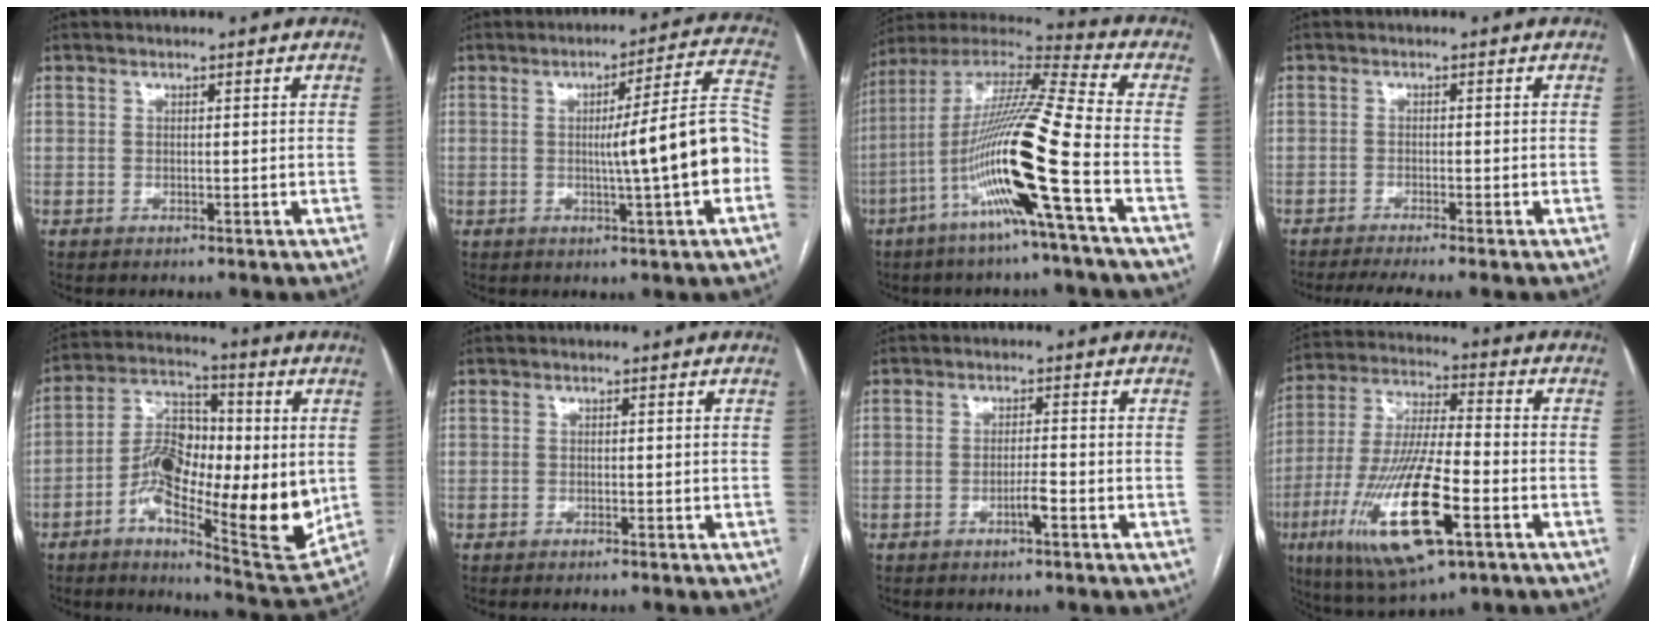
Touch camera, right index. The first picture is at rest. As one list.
[{"total": 13.2, "force": [-2.1, -0.6, 13.0], "torque": [-0.179, 0.016, -0.032]}, {"total": 18.4, "force": [-6.7, -1.4, 17.0], "torque": [-0.329, -0.006, -0.134]}, {"total": 5.1, "force": [-4.3, -0.7, 2.7], "torque": [-0.038, -0.010, -0.068]}, {"total": 18.8, "force": [-2.3, 6.9, 17.3], "torque": [-0.292, 0.008, -0.035]}, {"total": 0.6, "force": [-0.5, -0.2, 0.2], "torque": [-0.008, 0.000, -0.010]}, {"total": 2.3, "force": [-1.2, 0.0, 2.0], "torque": [-0.032, 0.002, -0.020]}, {"total": 19.0, "force": [-7.3, 4.0, 17.1], "torque": [-0.366, -0.026, -0.124]}]